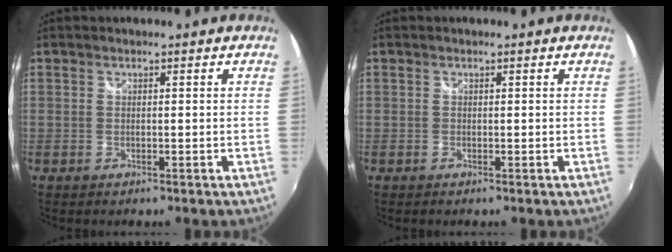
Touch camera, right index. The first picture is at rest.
{"total": 0.0}